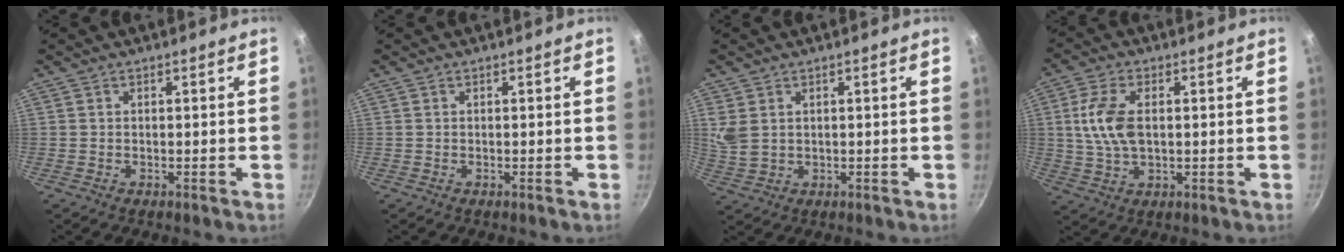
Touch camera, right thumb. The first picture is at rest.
{"total": 0.0}
{"total": 4.4, "force": [1.5, 3.0, 2.8], "torque": [-0.051, -0.008, 0.037]}
{"total": 9.0, "force": [1.1, 5.1, 7.4], "torque": [-0.147, 0.005, 0.020]}